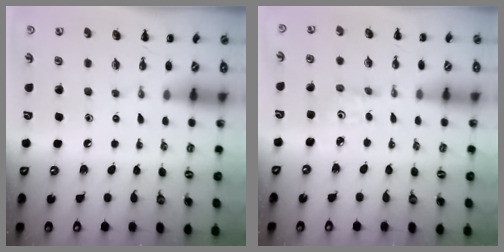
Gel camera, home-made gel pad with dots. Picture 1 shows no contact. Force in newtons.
{"total": 2.7, "press": 2.6, "slide": 0.8}